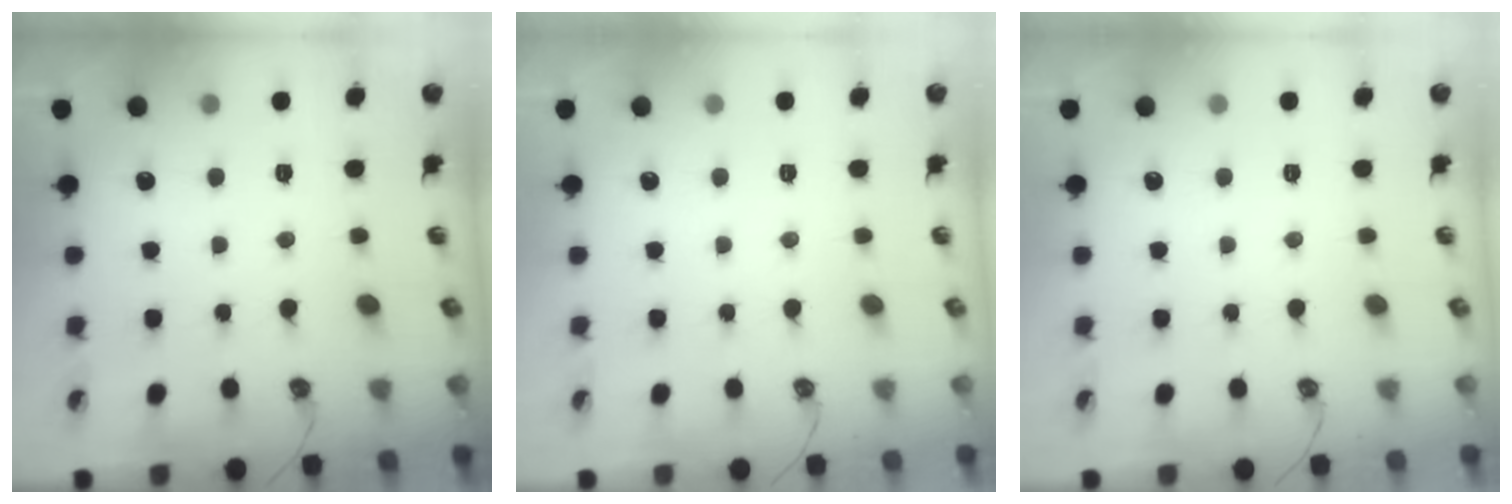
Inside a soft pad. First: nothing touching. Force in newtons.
{"total": 0.0}
{"total": 0.0}